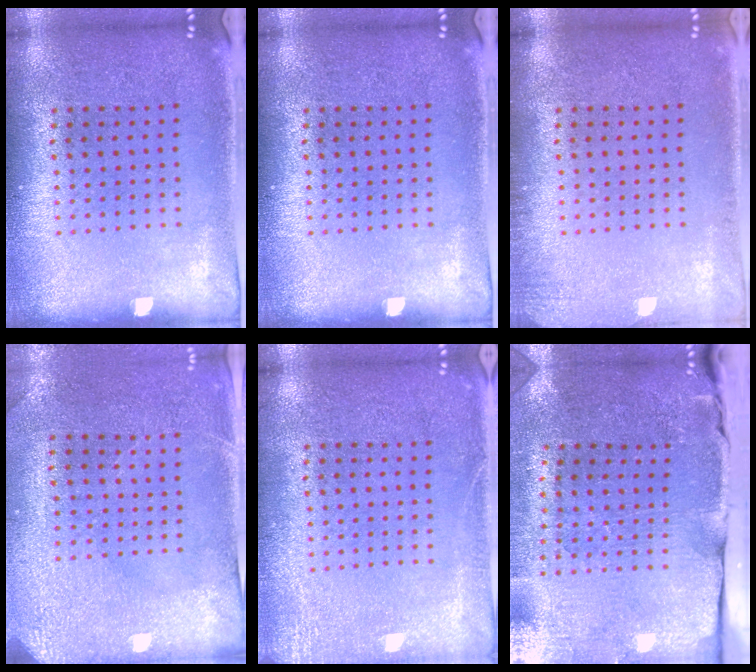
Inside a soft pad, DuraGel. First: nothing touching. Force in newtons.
{"total": 0.0}
{"total": 1.2, "press": 1.2, "slide": 0.2}
{"total": 2.9, "press": 2.7, "slide": 1.1}
{"total": 2.5, "press": 2.4, "slide": 0.3}
{"total": 3.8, "press": 3.4, "slide": 1.7}